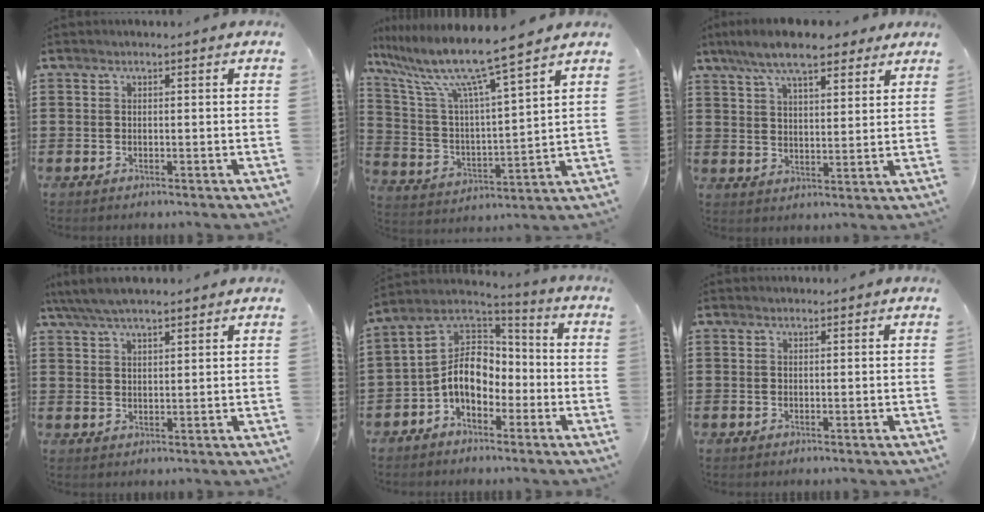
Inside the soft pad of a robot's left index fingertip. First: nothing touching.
{"total": 10.7, "force": [8.7, -0.2, 6.2], "torque": [-0.157, -0.058, 0.141]}
{"total": 9.3, "force": [7.5, 2.4, 5.0], "torque": [-0.110, -0.009, 0.137]}
{"total": 5.3, "force": [4.6, 1.1, 2.6], "torque": [-0.062, -0.006, 0.084]}
{"total": 8.9, "force": [-2.8, 6.1, 5.8], "torque": [-0.147, 0.003, -0.062]}
{"total": 0.6, "force": [0.6, 0.2, 0.0], "torque": [-0.003, 0.000, 0.013]}